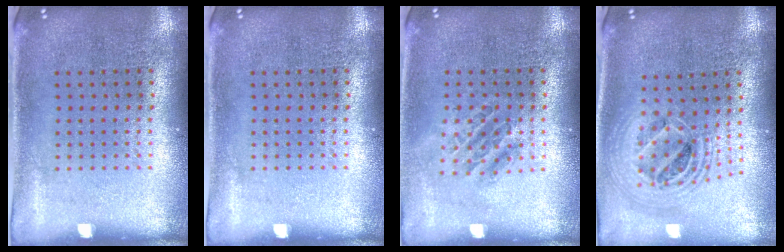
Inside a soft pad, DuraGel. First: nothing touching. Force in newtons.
{"total": 0.0}
{"total": 1.0, "press": 1.0, "slide": 0.4}
{"total": 2.1, "press": 1.6, "slide": 1.4}